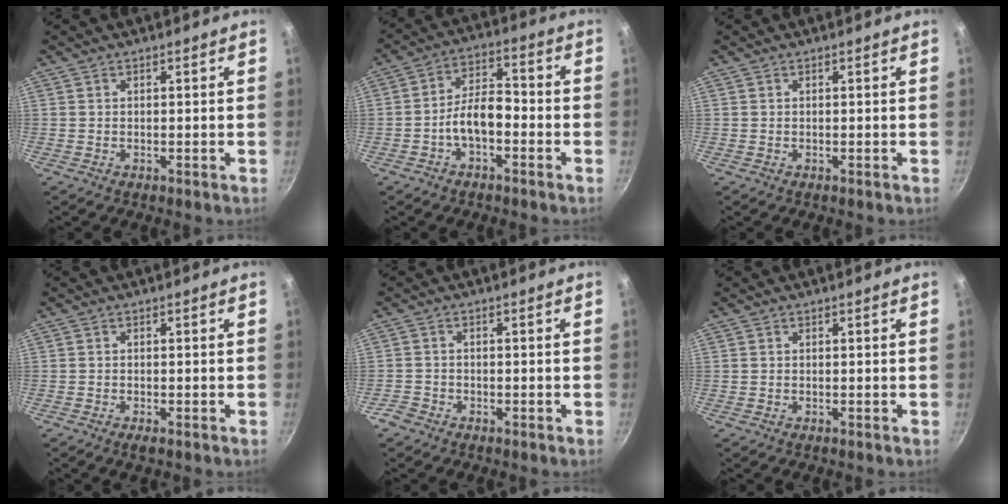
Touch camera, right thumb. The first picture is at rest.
{"total": 7.6, "force": [-2.9, 3.9, 5.8], "torque": [-0.087, 0.044, -0.056]}
{"total": 0.0}
{"total": 1.3, "force": [-0.8, 0.4, 0.9], "torque": [-0.025, 0.000, -0.017]}
{"total": 2.5, "force": [-1.8, 1.7, 0.6], "torque": [-0.014, 0.017, -0.034]}
{"total": 0.0}